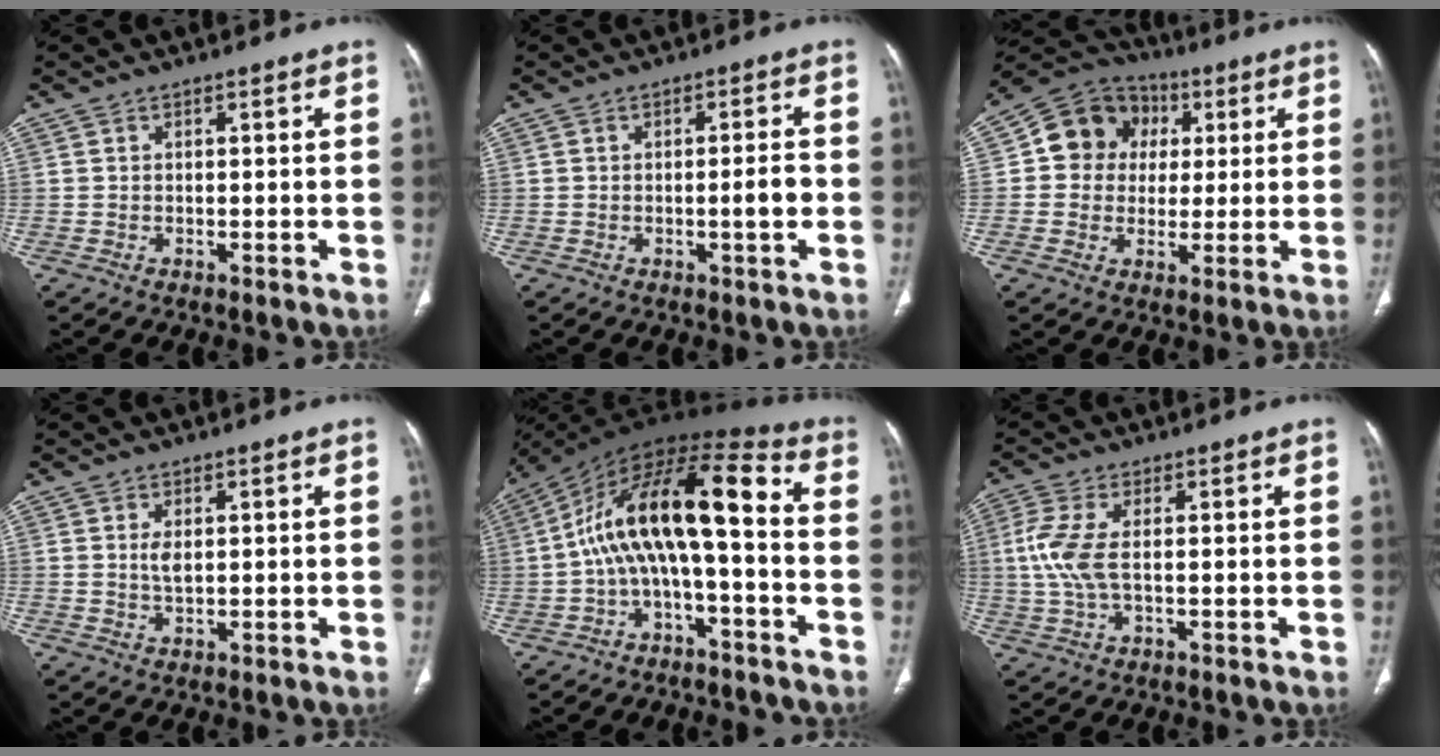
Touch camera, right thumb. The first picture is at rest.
{"total": 3.4, "force": [-0.8, 0.5, 3.2], "torque": [-0.054, 0.005, -0.014]}
{"total": 12.0, "force": [2.1, 10.8, 4.8], "torque": [-0.048, 0.012, 0.026]}
{"total": 2.2, "force": [0.5, 0.9, 2.0], "torque": [-0.041, -0.004, 0.013]}
{"total": 15.9, "force": [-2.0, 5.5, 14.8], "torque": [-0.261, 0.088, -0.039]}
{"total": 6.6, "force": [0.4, 2.5, 6.1], "torque": [-0.172, 0.004, 0.005]}